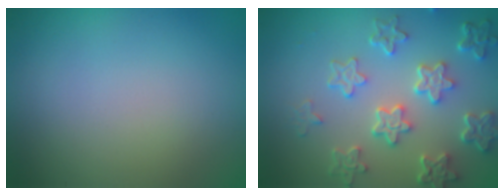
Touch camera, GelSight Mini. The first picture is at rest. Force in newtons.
{"total": 6.1, "press": 4.7, "slide": 4.0}